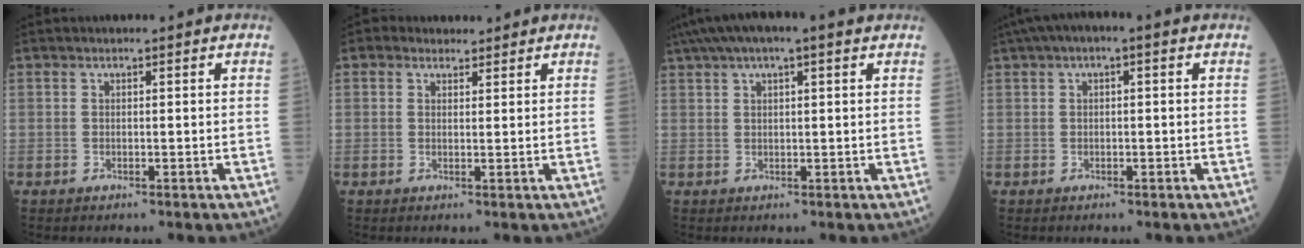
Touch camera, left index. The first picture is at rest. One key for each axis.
{"total": 2.4, "fx": 1.9, "fy": 1.5, "fz": 0.2, "tx": -0.002, "ty": 0.011, "tz": 0.026}
{"total": 8.9, "fx": 6.0, "fy": 1.8, "fz": 6.3, "tx": -0.110, "ty": 0.048, "tz": 0.096}
{"total": 4.2, "fx": 1.8, "fy": 1.2, "fz": 3.6, "tx": -0.065, "ty": 0.026, "tz": 0.026}